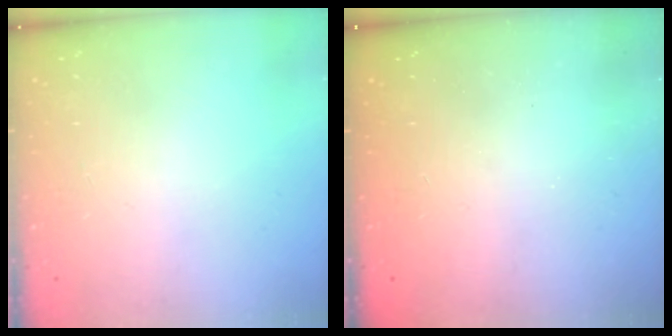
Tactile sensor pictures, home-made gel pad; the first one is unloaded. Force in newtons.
{"total": 2.3, "press": 2.1, "slide": 0.8}